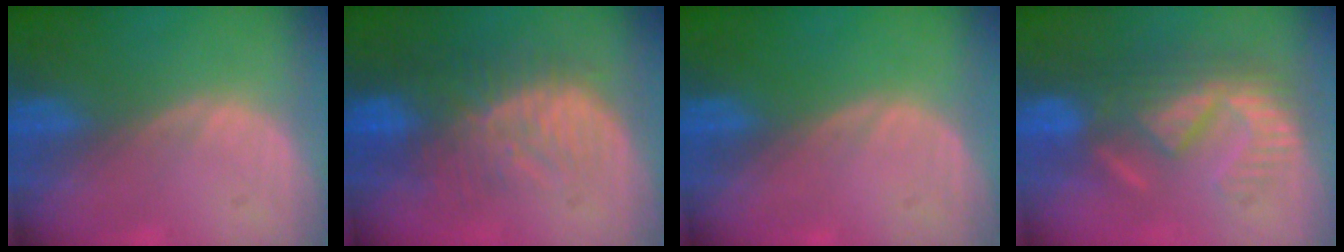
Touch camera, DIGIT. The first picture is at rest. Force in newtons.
{"total": 10.1, "press": 8.8, "slide": 5.0}
{"total": 0.0}
{"total": 8.4, "press": 8.2, "slide": 1.9}